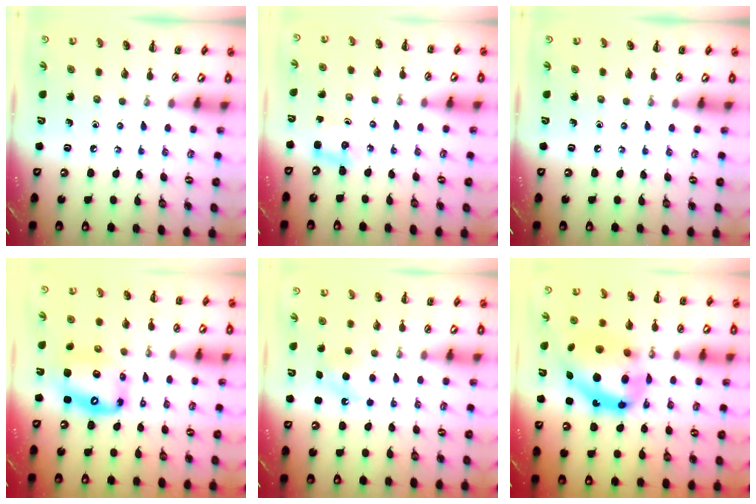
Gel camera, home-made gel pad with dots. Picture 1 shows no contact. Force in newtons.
{"total": 2.8, "press": 2.7, "slide": 0.9}
{"total": 0.0}
{"total": 13.2, "press": 12.7, "slide": 3.6}
{"total": 7.2, "press": 7.0, "slide": 1.8}
{"total": 18.5, "press": 17.9, "slide": 4.9}